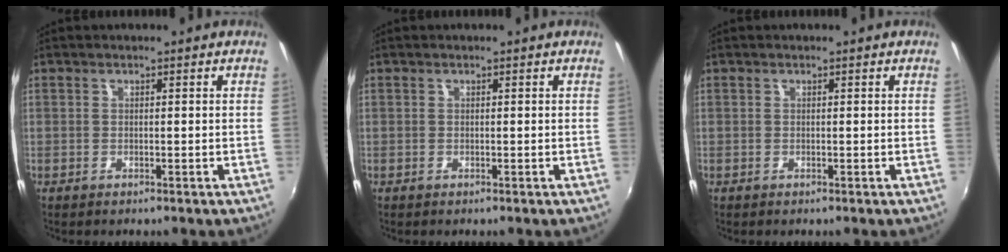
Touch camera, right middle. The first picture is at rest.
{"total": 0.0}
{"total": 0.0}